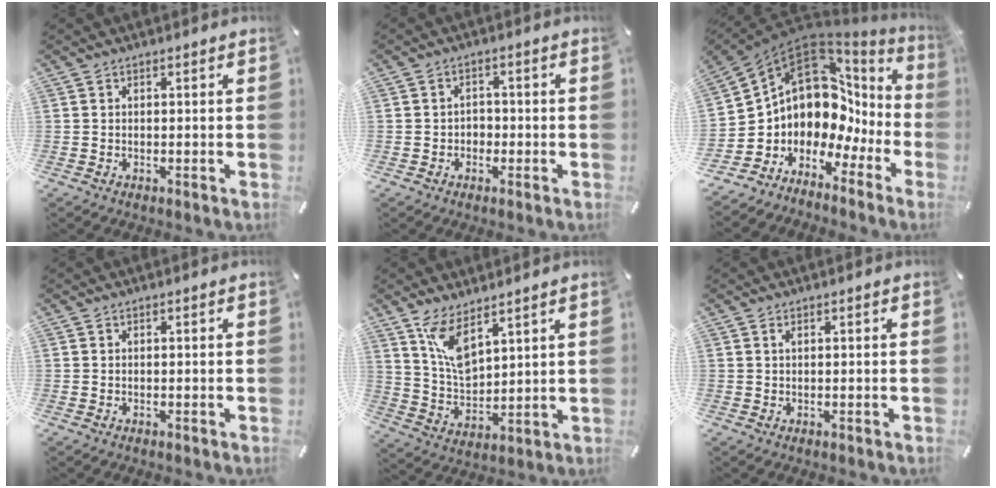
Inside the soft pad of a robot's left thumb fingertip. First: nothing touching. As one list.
[{"total": 2.4, "force": [-1.1, 1.9, 1.0], "torque": [-0.022, 0.009, -0.024]}, {"total": 10.4, "force": [3.3, 8.5, 5.0], "torque": [-0.115, -0.057, 0.062]}, {"total": 0.0}, {"total": 9.3, "force": [6.7, 3.7, 5.3], "torque": [-0.120, -0.038, 0.125]}, {"total": 0.6, "force": [0.2, 0.1, 0.6], "torque": [-0.012, -0.001, 0.004]}]